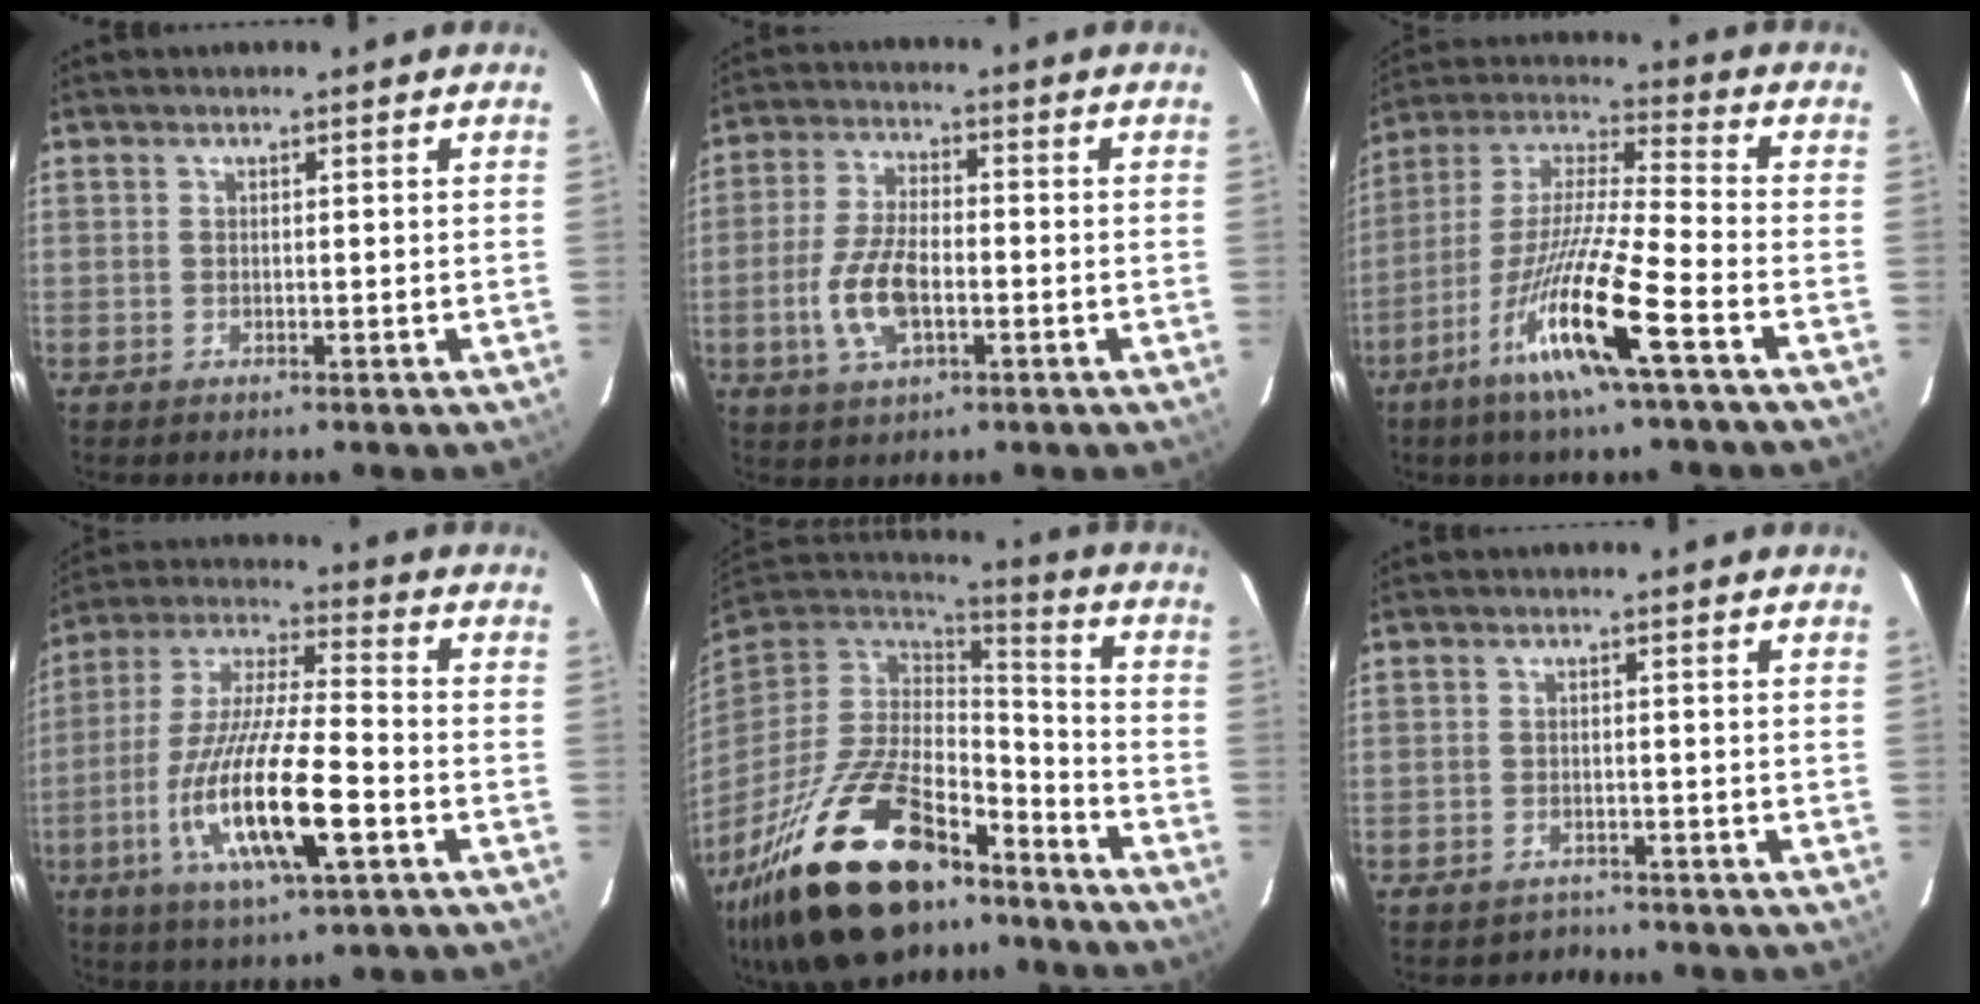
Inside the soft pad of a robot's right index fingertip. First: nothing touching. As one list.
[{"total": 9.5, "force": [-2.7, 4.5, 7.9], "torque": [-0.169, -0.001, -0.047]}, {"total": 16.5, "force": [-8.7, 0.6, 14.0], "torque": [-0.279, -0.024, -0.173]}, {"total": 18.7, "force": [-6.7, 3.7, 17.0], "torque": [-0.339, -0.025, -0.124]}, {"total": 29.2, "force": [-19.4, 12.7, 17.8], "torque": [-0.352, -0.025, -0.309]}, {"total": 3.0, "force": [-2.5, 1.7, -0.2], "torque": [-0.005, 0.010, -0.039]}]